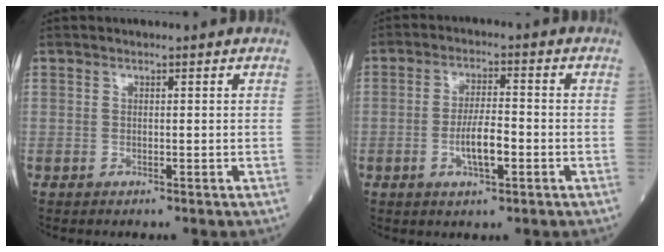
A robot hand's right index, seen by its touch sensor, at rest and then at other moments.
{"total": 5.5, "force": [-1.7, 1.3, 5.1], "torque": [-0.097, 0.003, -0.029]}